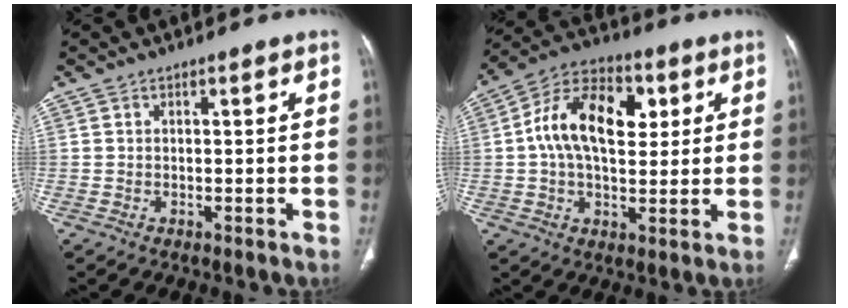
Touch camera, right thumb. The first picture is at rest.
{"total": 16.1, "force": [3.2, 9.8, 12.5], "torque": [-0.190, 0.015, 0.046]}